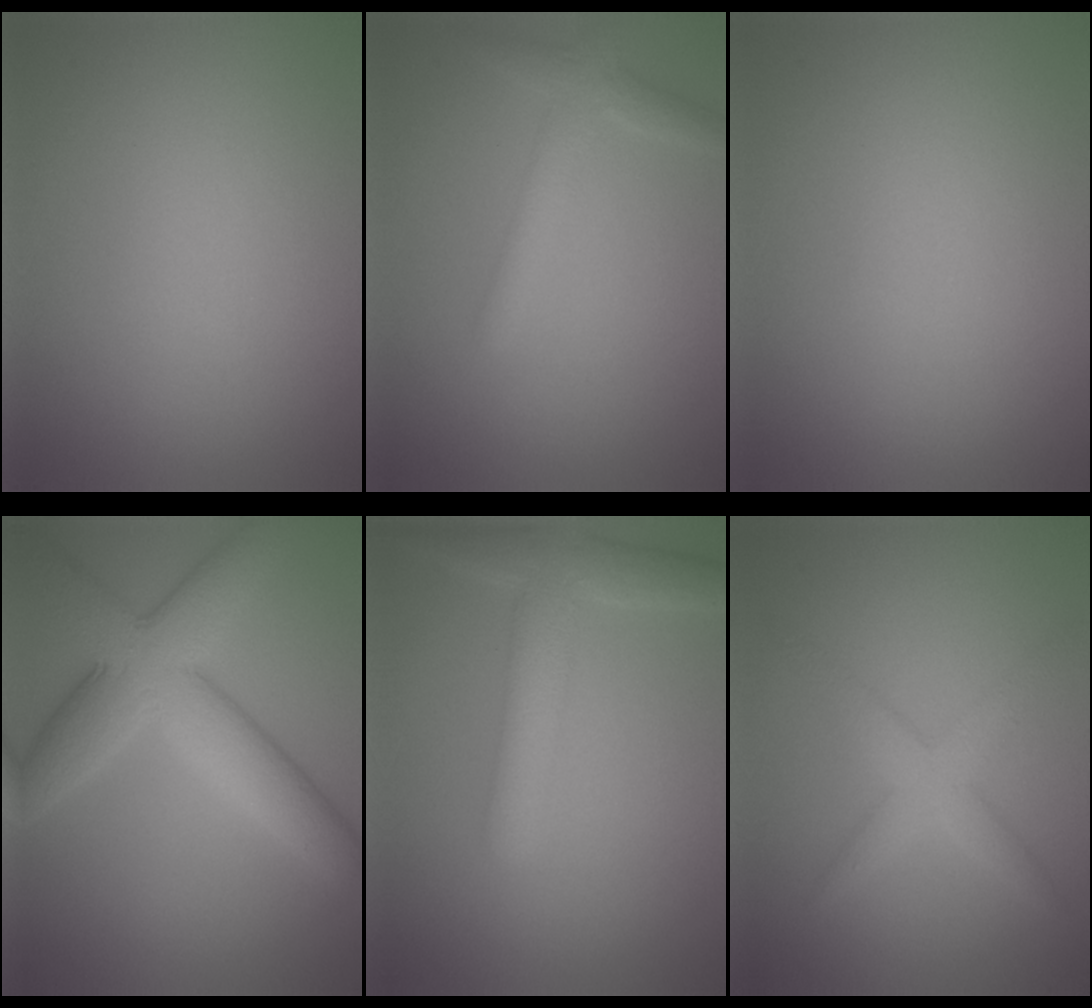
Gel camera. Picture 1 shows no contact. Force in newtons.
{"total": 2.5, "press": 2.5, "slide": 0.1}
{"total": 0.0}
{"total": 7.9, "press": 7.9, "slide": 0.2}
{"total": 4.7, "press": 4.7, "slide": 0.3}
{"total": 3.0, "press": 3.0, "slide": 0.1}